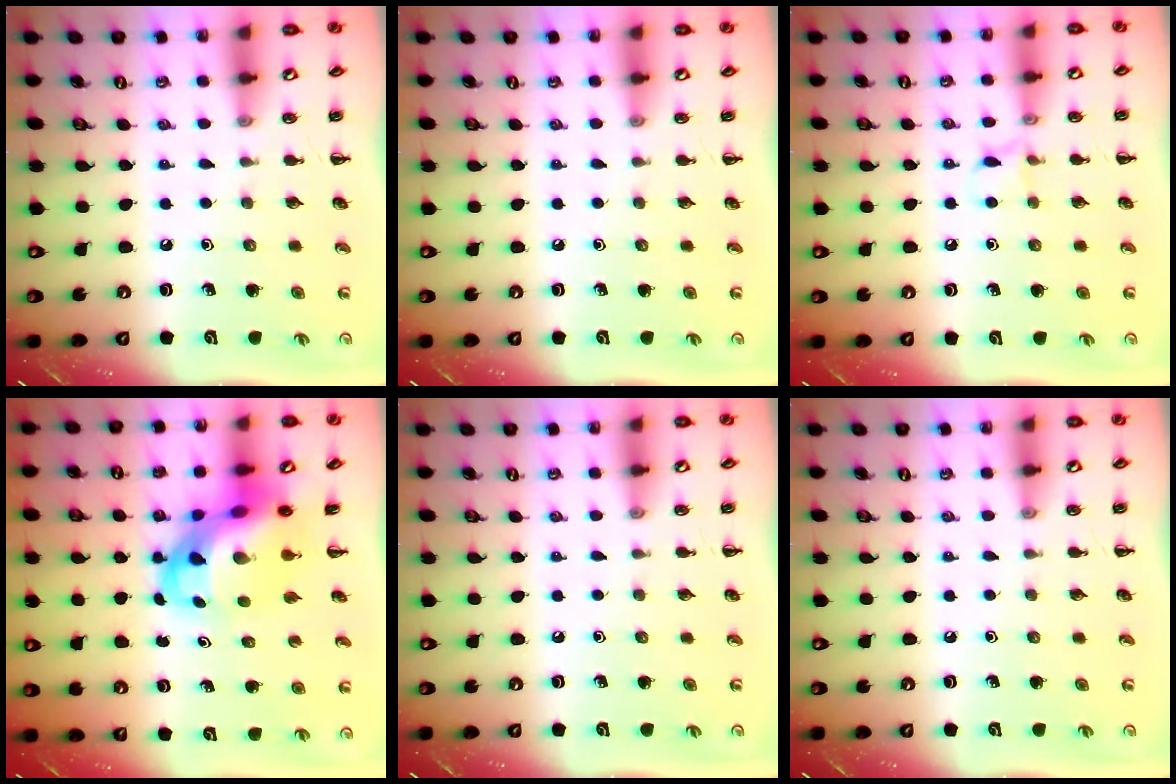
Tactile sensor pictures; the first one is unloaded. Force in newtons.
{"total": 0.0}
{"total": 5.1, "press": 4.8, "slide": 1.7}
{"total": 9.0, "press": 8.5, "slide": 2.7}
{"total": 0.0}
{"total": 0.0}